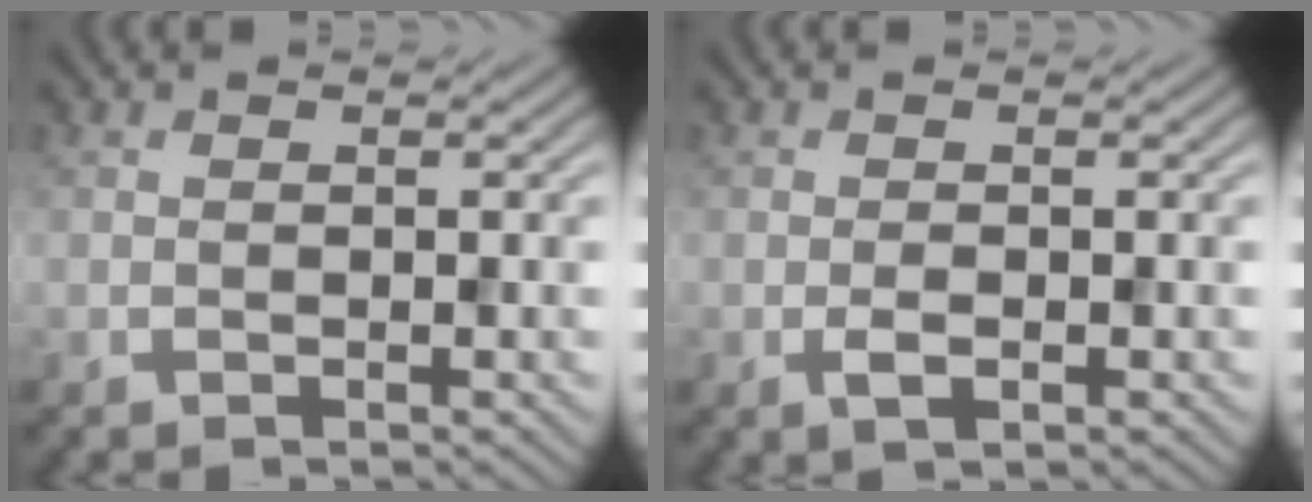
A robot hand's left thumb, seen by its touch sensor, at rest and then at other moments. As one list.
[{"total": 1.6, "force": [-0.5, 0.6, 1.4], "torque": [-0.030, -0.002, -0.011]}]